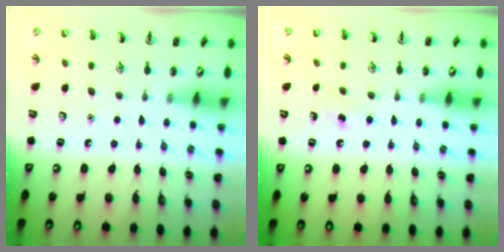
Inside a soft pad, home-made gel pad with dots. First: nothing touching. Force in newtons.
{"total": 4.5, "press": 4.2, "slide": 1.3}